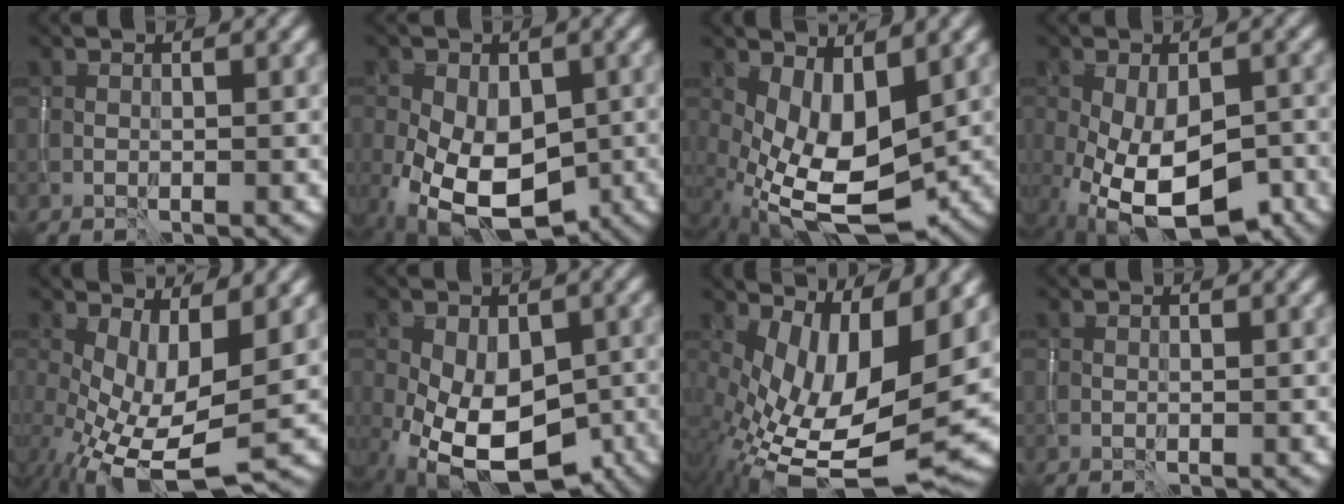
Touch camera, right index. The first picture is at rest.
{"total": 11.0, "force": [-3.2, 7.1, 7.7], "torque": [-0.145, -0.039, -0.043]}
{"total": 7.1, "force": [-0.4, 3.7, 6.0], "torque": [-0.124, -0.014, 0.003]}
{"total": 10.6, "force": [-4.0, 5.4, 8.2], "torque": [-0.153, -0.037, -0.049]}
{"total": 8.0, "force": [-1.2, 3.2, 7.2], "torque": [-0.144, -0.014, -0.014]}
{"total": 10.8, "force": [-3.2, 6.7, 7.8], "torque": [-0.135, -0.035, -0.041]}
{"total": 12.4, "force": [-0.2, 5.8, 10.9], "torque": [-0.196, -0.020, 0.015]}
{"total": 0.0}